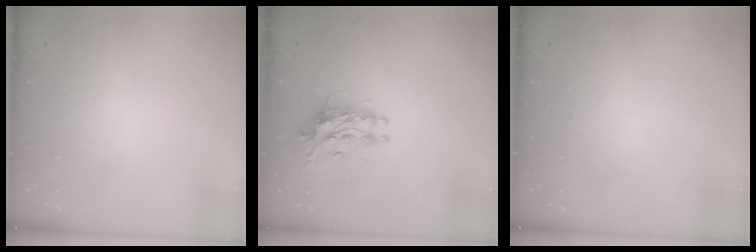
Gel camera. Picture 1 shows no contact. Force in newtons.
{"total": 10.7, "press": 10.7, "slide": 0.3}
{"total": 0.0}